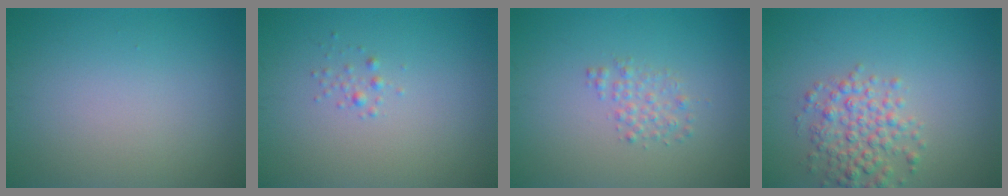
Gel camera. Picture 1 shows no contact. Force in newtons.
{"total": 0.7, "press": 0.7, "slide": 0.0}
{"total": 1.6, "press": 1.6, "slide": 0.0}
{"total": 3.7, "press": 3.7, "slide": 0.1}